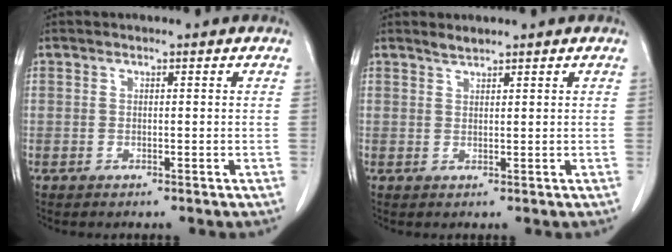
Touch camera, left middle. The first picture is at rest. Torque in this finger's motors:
{"motor_torque": [0.28, -0.19, -0.07, 0.01]}